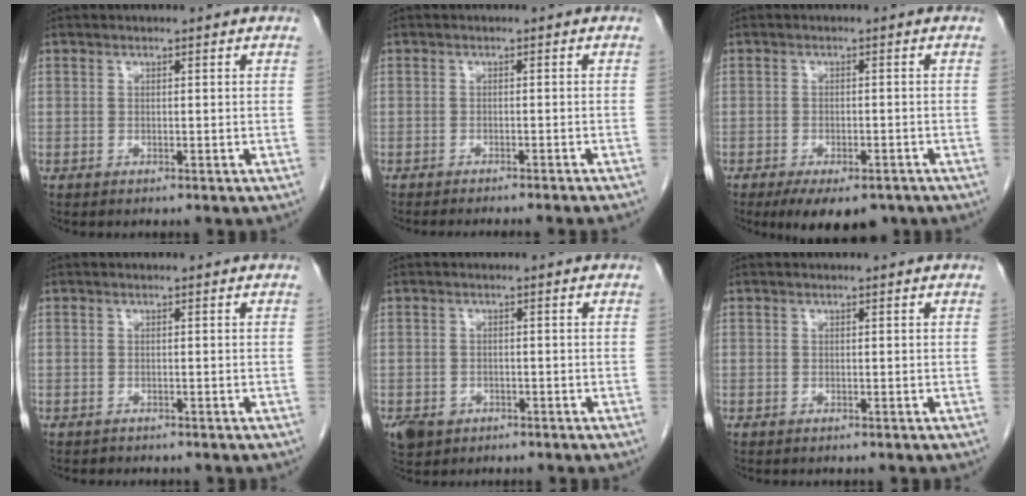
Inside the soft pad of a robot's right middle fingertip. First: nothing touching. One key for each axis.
{"total": 8.8, "fx": -7.9, "fy": -0.3, "fz": 3.8, "tx": -0.027, "ty": -0.018, "tz": -0.096}
{"total": 8.5, "fx": -6.2, "fy": 3.4, "fz": 4.8, "tx": -0.063, "ty": -0.006, "tz": -0.089}
{"total": 0.7, "fx": -0.6, "fy": 0.3, "fz": 0.0, "tx": -0.011, "ty": 0.000, "tz": -0.011}
{"total": 4.1, "fx": -2.4, "fy": 3.1, "fz": 1.3, "tx": -0.021, "ty": 0.001, "tz": -0.034}
{"total": 0.0}